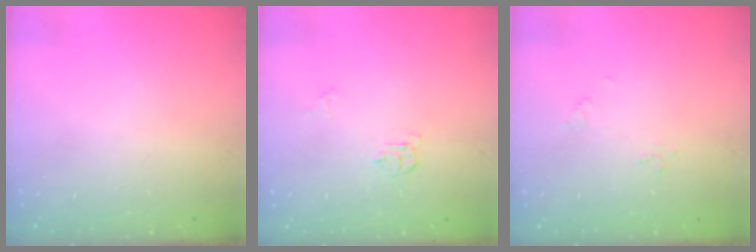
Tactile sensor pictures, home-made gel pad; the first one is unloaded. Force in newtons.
{"total": 5.8, "press": 5.8, "slide": 0.6}
{"total": 2.4, "press": 2.4, "slide": 0.3}